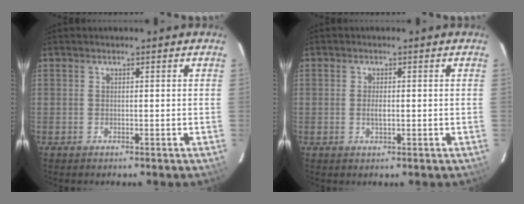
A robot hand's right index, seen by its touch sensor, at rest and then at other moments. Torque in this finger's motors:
{"motor_torque": [0.49, -0.06, 0.24, 0.05]}